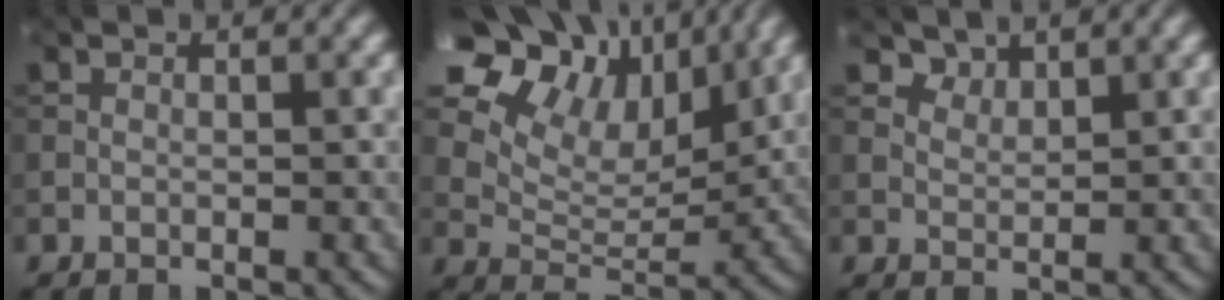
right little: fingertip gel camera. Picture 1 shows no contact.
{"total": 16.8, "force": [10.6, 9.7, 8.8], "torque": [-0.197, 0.058, 0.176]}
{"total": 2.3, "force": [2.0, 1.0, 0.5], "torque": [-0.015, -0.019, 0.048]}